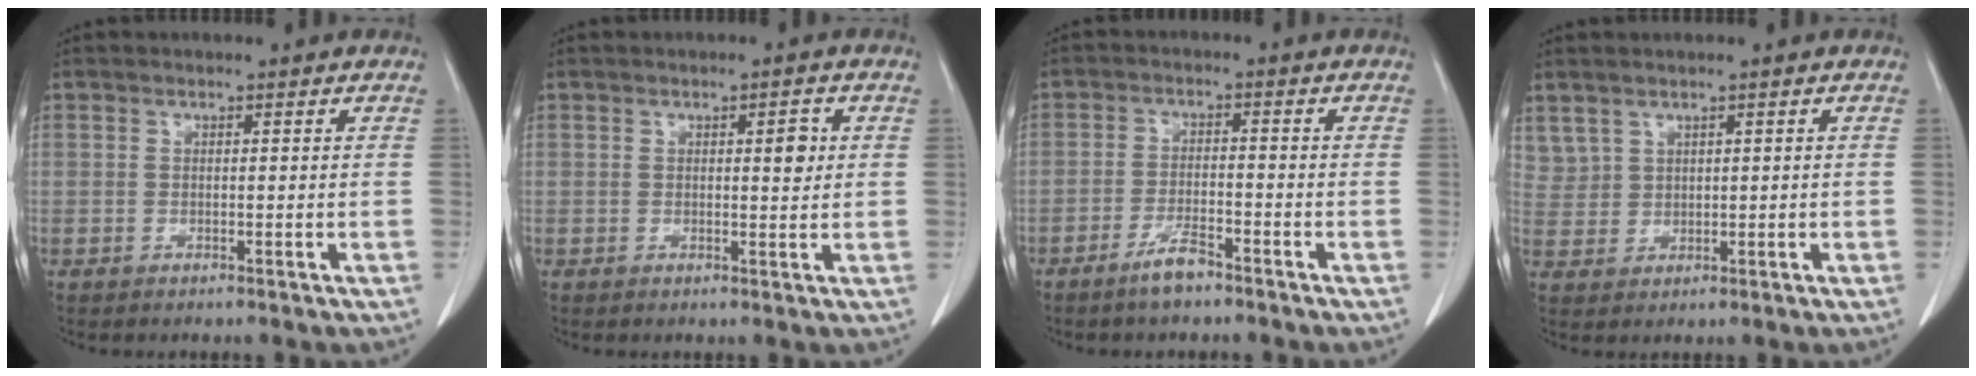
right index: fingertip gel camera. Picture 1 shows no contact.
{"total": 3.0, "force": [0.7, 0.9, 2.8], "torque": [-0.039, 0.000, 0.010]}
{"total": 4.1, "force": [-3.2, 0.6, 2.5], "torque": [-0.050, -0.001, -0.059]}
{"total": 3.3, "force": [2.3, 2.4, 0.6], "torque": [-0.011, 0.007, 0.057]}